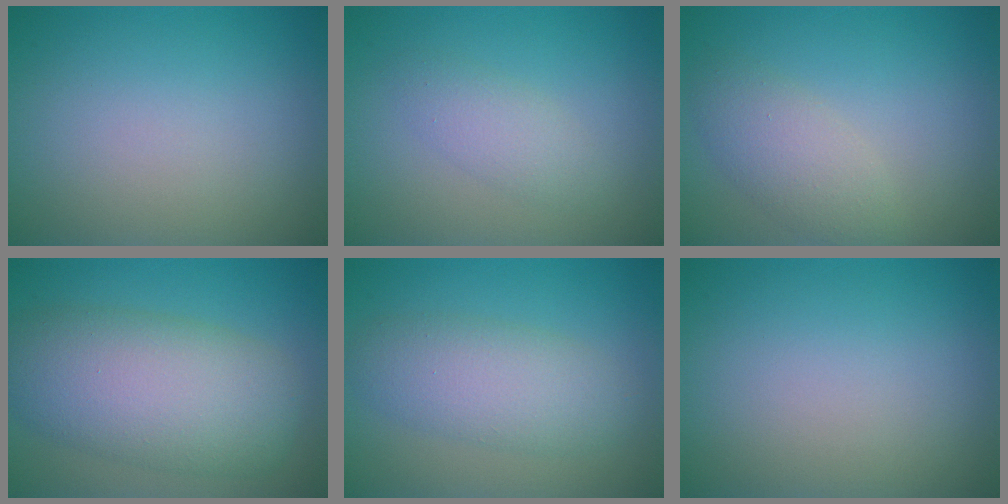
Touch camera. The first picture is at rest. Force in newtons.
{"total": 2.7, "press": 2.7, "slide": 0.2}
{"total": 3.2, "press": 3.2, "slide": 0.3}
{"total": 9.1, "press": 9.0, "slide": 0.4}
{"total": 4.6, "press": 4.6, "slide": 0.1}
{"total": 0.0}